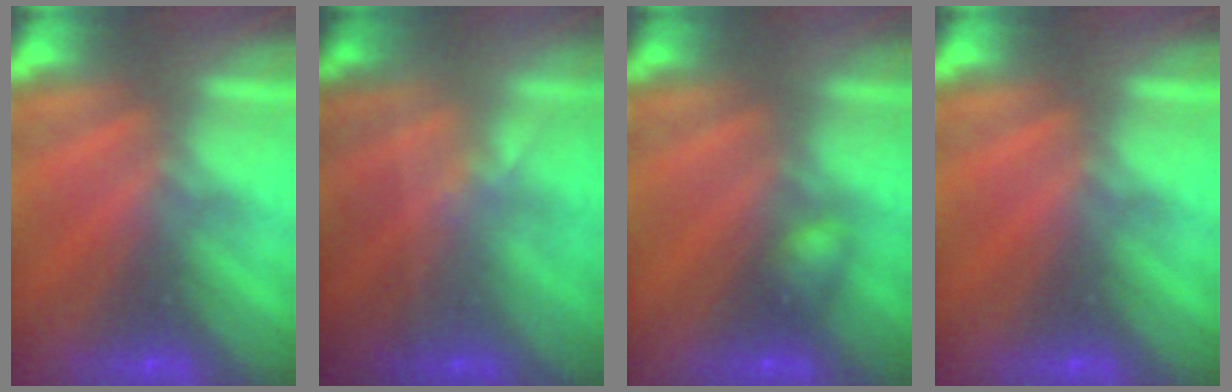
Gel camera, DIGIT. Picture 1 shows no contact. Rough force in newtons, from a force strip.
{"total": 1.6}
{"total": 2.2}
{"total": 0.0}